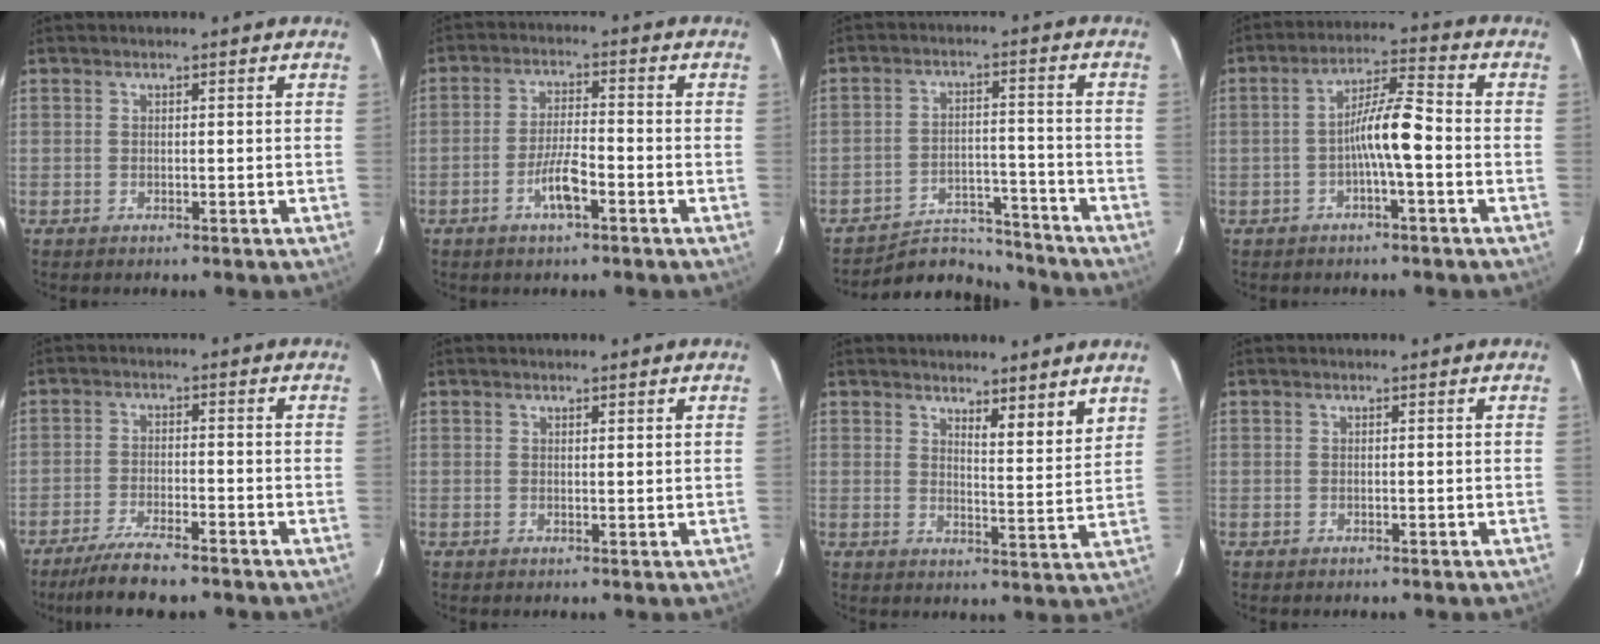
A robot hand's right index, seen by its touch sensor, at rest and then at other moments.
{"total": 5.3, "force": [-2.5, 0.9, 4.6], "torque": [-0.091, 0.001, -0.048]}
{"total": 8.3, "force": [-8.0, 1.9, -1.0], "torque": [0.022, 0.030, -0.126]}
{"total": 7.1, "force": [-1.7, 0.5, 6.9], "torque": [-0.124, 0.020, -0.031]}
{"total": 8.4, "force": [-6.9, 0.6, 4.7], "torque": [-0.078, -0.022, -0.117]}
{"total": 1.0, "force": [0.8, 0.0, 0.5], "torque": [-0.007, 0.002, 0.013]}
{"total": 5.3, "force": [4.4, 0.5, 2.8], "torque": [-0.040, -0.025, 0.064]}
{"total": 0.0}